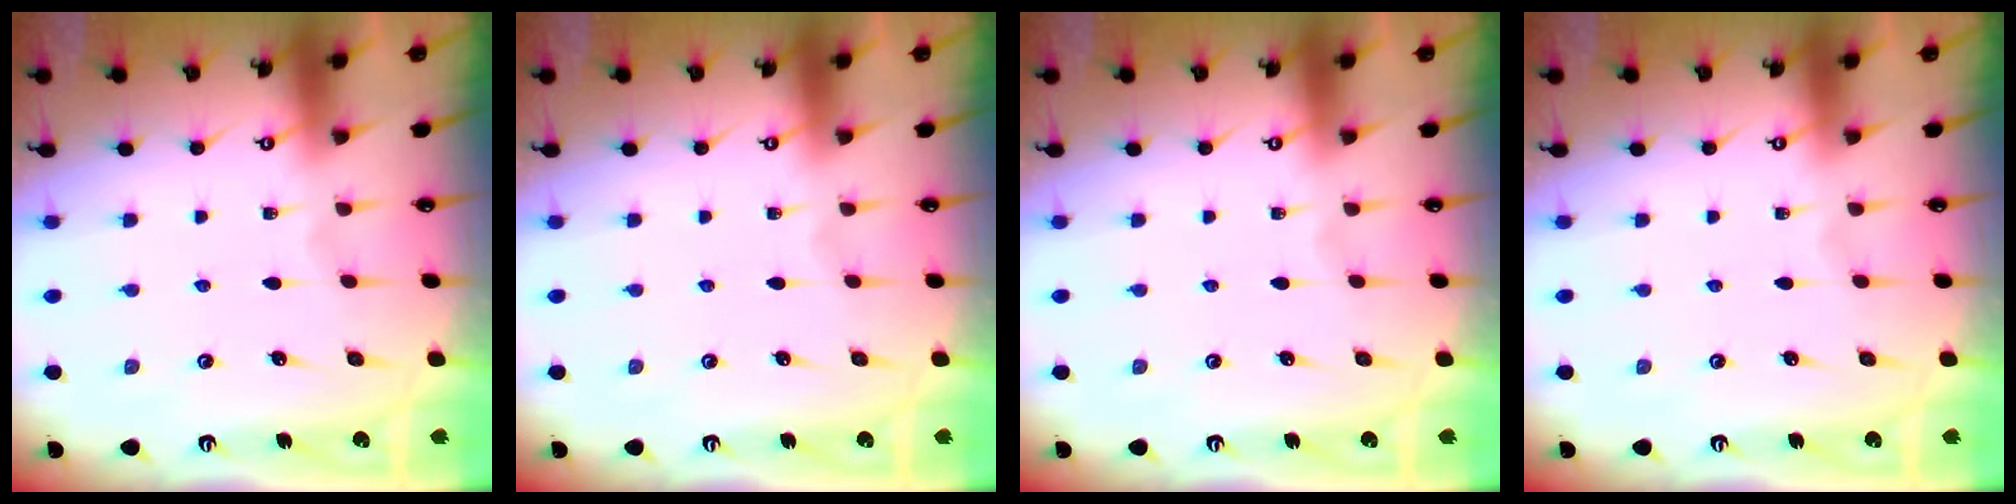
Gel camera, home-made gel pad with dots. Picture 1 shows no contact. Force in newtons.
{"total": 0.0}
{"total": 0.0}
{"total": 0.0}